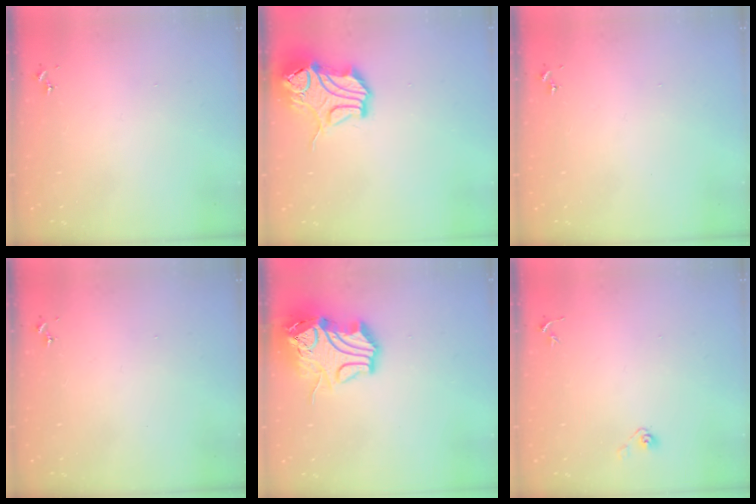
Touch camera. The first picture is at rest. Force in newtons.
{"total": 15.7, "press": 15.6, "slide": 2.3}
{"total": 0.0}
{"total": 0.0}
{"total": 18.6, "press": 18.4, "slide": 2.7}
{"total": 3.9, "press": 3.3, "slide": 2.0}